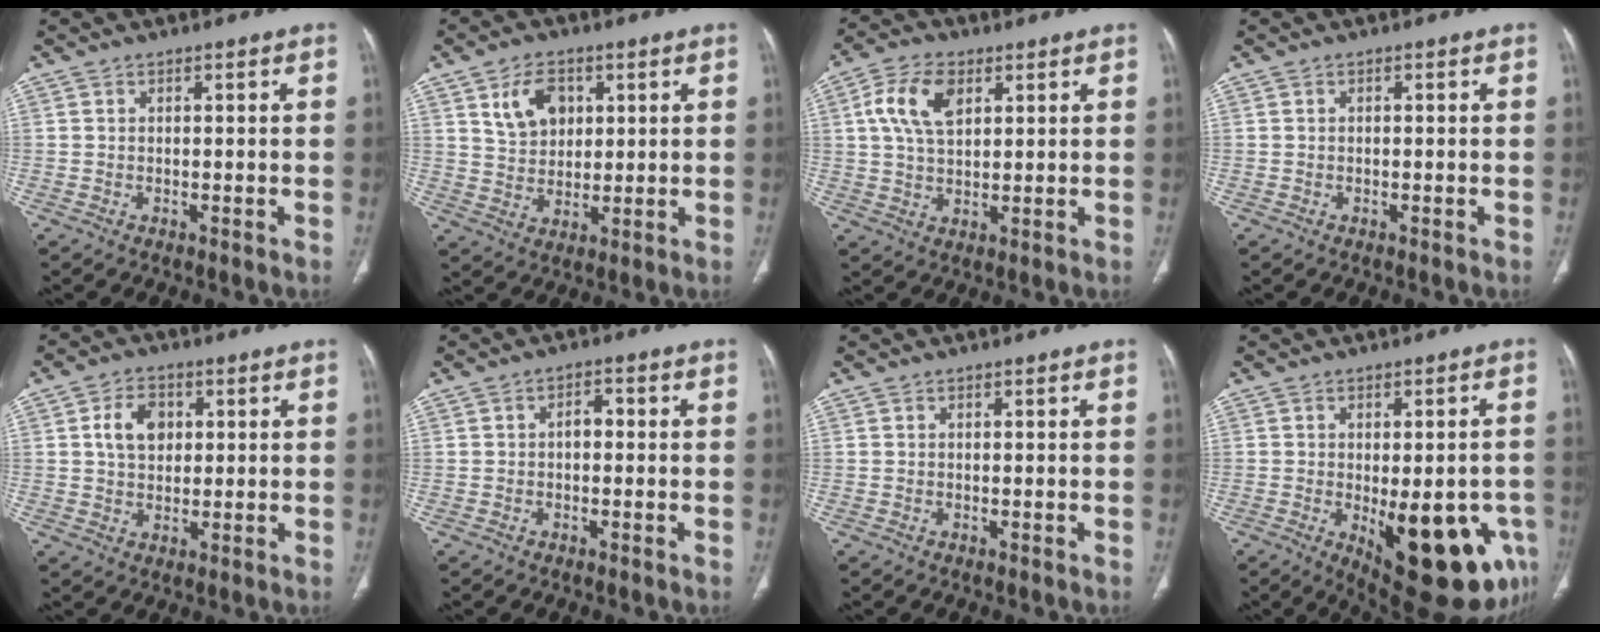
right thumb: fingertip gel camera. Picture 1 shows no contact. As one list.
[{"total": 8.2, "force": [3.3, 5.8, 4.8], "torque": [-0.060, -0.014, 0.065]}, {"total": 9.2, "force": [3.1, 5.3, 6.8], "torque": [-0.127, 0.000, 0.057]}, {"total": 0.0}, {"total": 6.8, "force": [1.7, 4.9, 4.4], "torque": [-0.060, 0.001, 0.027]}, {"total": 2.5, "force": [-0.2, 1.6, 1.9], "torque": [-0.021, 0.011, -0.008]}, {"total": 0.0}, {"total": 20.6, "force": [-6.7, 8.6, 17.5], "torque": [-0.163, -0.003, -0.063]}]